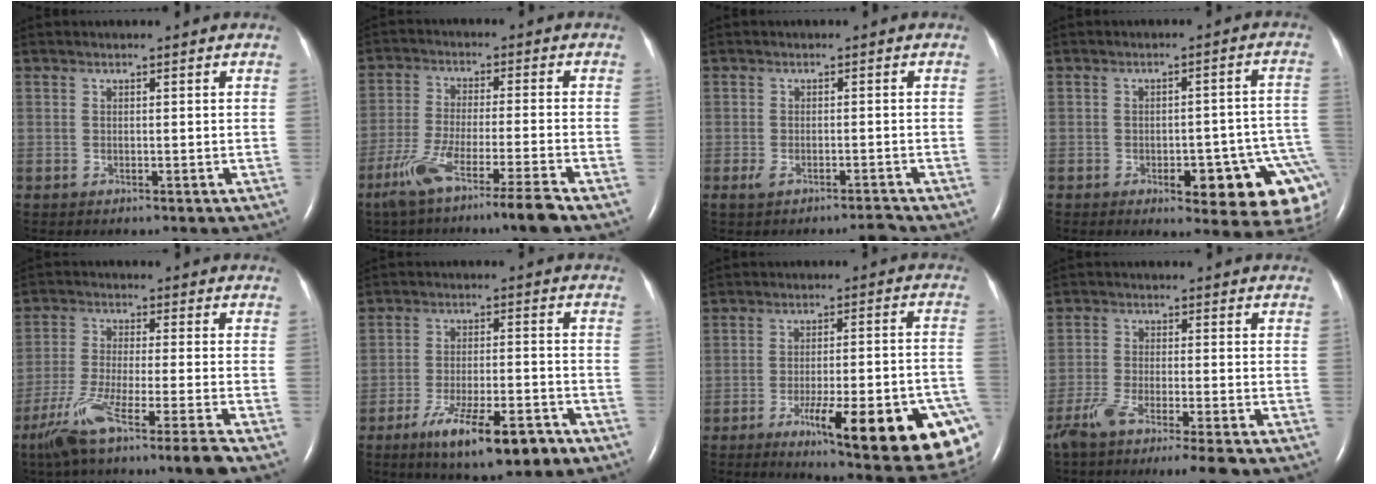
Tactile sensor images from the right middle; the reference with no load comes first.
{"total": 10.5, "force": [-7.1, -1.0, 7.6], "torque": [-0.139, -0.033, -0.129]}
{"total": 2.3, "force": [-1.8, 0.3, 1.4], "torque": [-0.033, -0.004, -0.034]}
{"total": 14.2, "force": [-6.5, 4.0, 12.0], "torque": [-0.056, 0.031, -0.070]}
{"total": 12.4, "force": [-8.9, -1.9, 8.4], "torque": [-0.149, -0.043, -0.152]}
{"total": 11.6, "force": [-7.2, 2.5, 8.8], "torque": [-0.150, -0.012, -0.109]}
{"total": 23.0, "force": [-10.8, 3.5, 20.0], "torque": [-0.175, -0.006, -0.144]}
{"total": 10.1, "force": [-8.0, -0.3, 6.1], "torque": [-0.101, -0.022, -0.132]}